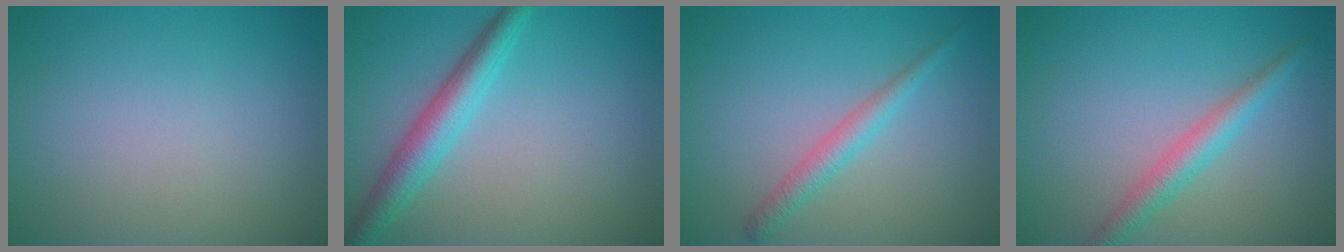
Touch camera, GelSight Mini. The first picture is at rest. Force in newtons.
{"total": 3.9, "press": 3.9, "slide": 0.0}
{"total": 2.1, "press": 2.1, "slide": 0.1}
{"total": 2.8, "press": 2.8, "slide": 0.0}